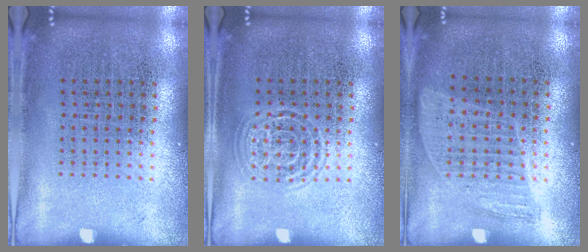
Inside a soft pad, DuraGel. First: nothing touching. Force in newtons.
{"total": 1.3, "press": 1.3, "slide": 0.1}
{"total": 0.8, "press": 0.7, "slide": 0.4}